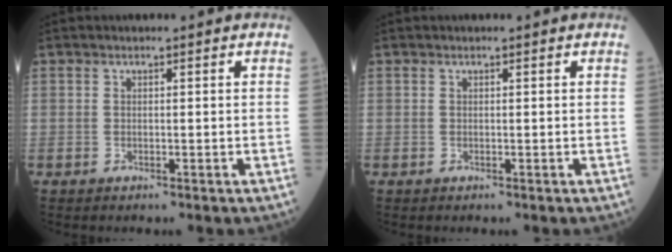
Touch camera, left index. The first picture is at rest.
{"total": 0.0}